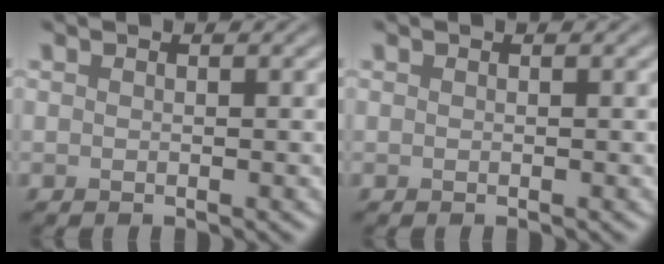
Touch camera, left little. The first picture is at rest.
{"total": 0.0}